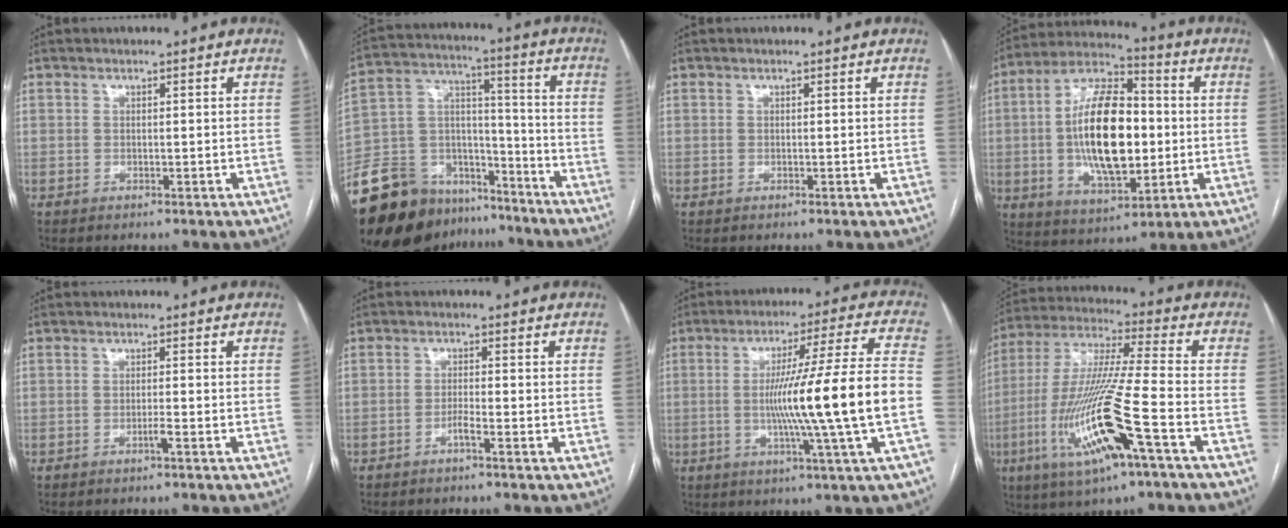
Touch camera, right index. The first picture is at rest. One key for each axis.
{"total": 21.2, "fx": -16.0, "fy": 11.5, "fz": 7.5, "tx": -0.177, "ty": 0.040, "tz": -0.270}
{"total": 0.0}
{"total": 17.7, "fx": -0.4, "fy": 7.5, "fz": 16.0, "tx": -0.300, "ty": 0.013, "tz": -0.004}
{"total": 1.2, "fx": -0.7, "fy": -0.3, "fz": 0.9, "tx": -0.017, "ty": 0.000, "tz": -0.013}
{"total": 1.6, "fx": -1.1, "fy": -0.2, "fz": 1.2, "tx": -0.021, "ty": 0.002, "tz": -0.021}
{"total": 17.1, "fx": -2.5, "fy": -2.3, "fz": 16.7, "tx": -0.273, "ty": -0.003, "tz": -0.045}
{"total": 18.1, "fx": -6.8, "fy": 0.6, "fz": 16.7, "tx": -0.355, "ty": -0.020, "tz": -0.128}